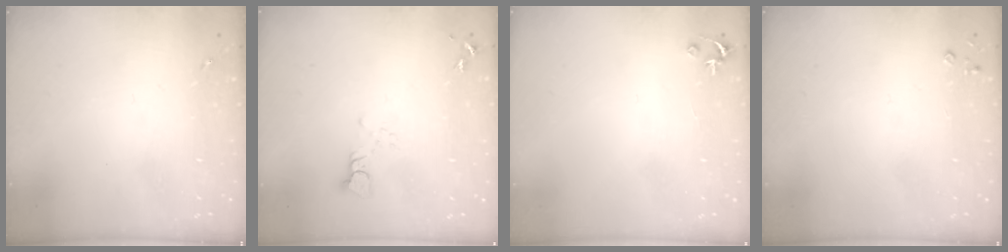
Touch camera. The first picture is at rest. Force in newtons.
{"total": 3.3, "press": 3.3, "slide": 0.1}
{"total": 2.5, "press": 2.5, "slide": 0.2}
{"total": 2.2, "press": 2.2, "slide": 0.3}